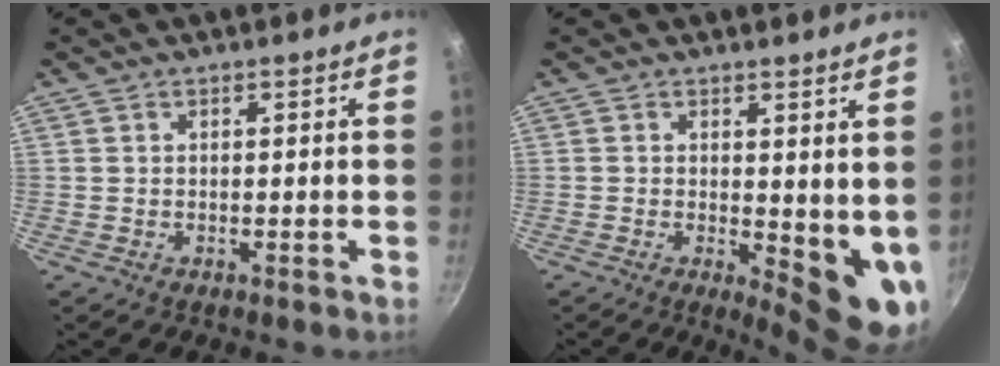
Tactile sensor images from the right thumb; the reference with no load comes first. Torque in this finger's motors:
{"motor_torque": [-0.01, 0.97, 1.46, -0.22, 0.14]}